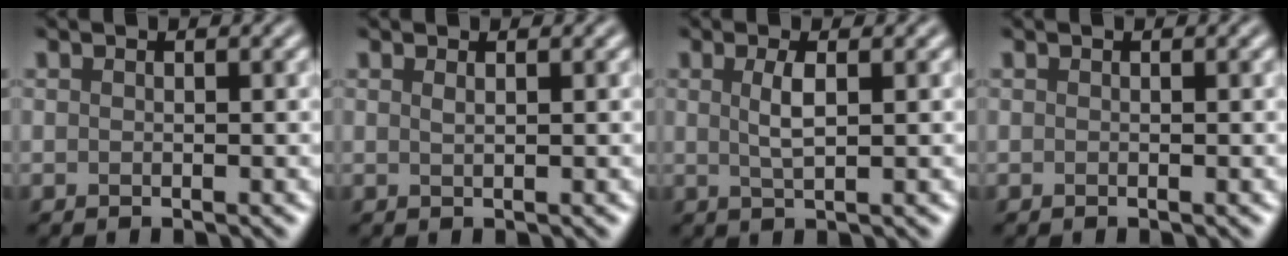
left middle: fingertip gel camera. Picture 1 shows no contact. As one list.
[{"total": 0.7, "force": [0.4, 0.2, 0.5], "torque": [-0.005, 0.000, 0.006]}, {"total": 2.2, "force": [0.6, 0.6, 2.0], "torque": [-0.040, 0.000, 0.012]}, {"total": 0.0}]